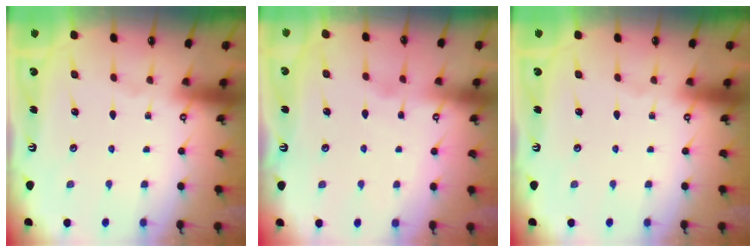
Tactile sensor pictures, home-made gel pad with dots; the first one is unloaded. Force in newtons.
{"total": 2.0, "press": 2.0, "slide": 0.1}
{"total": 0.0}